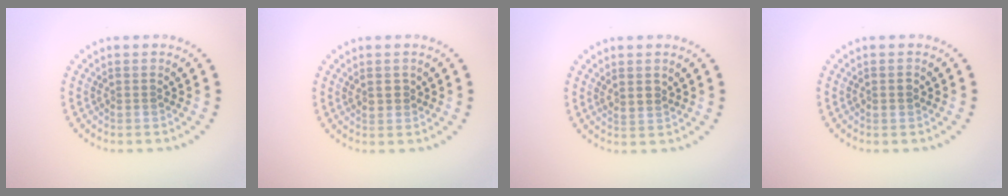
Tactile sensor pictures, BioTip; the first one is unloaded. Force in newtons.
{"total": 1.0, "press": 0.9, "slide": 0.4}
{"total": 1.1, "press": 0.9, "slide": 0.6}
{"total": 1.0, "press": 1.0, "slide": 0.1}